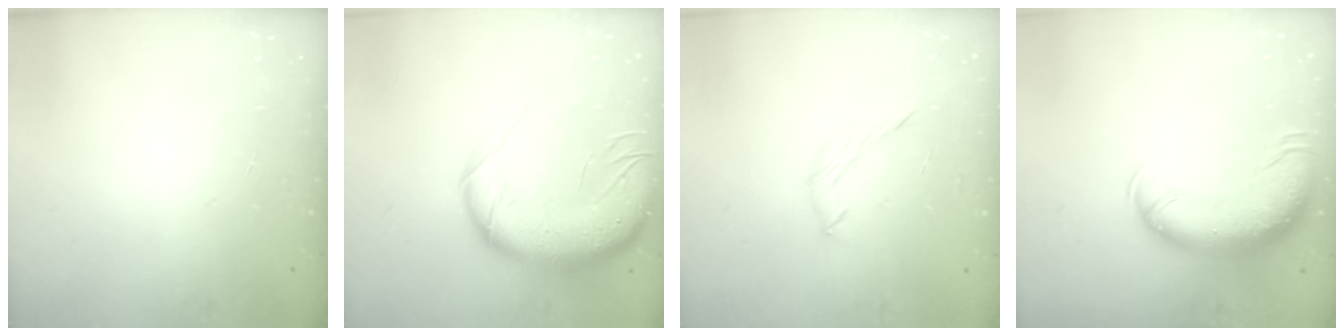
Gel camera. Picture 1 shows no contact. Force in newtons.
{"total": 20.9, "press": 20.3, "slide": 4.9}
{"total": 6.6, "press": 6.4, "slide": 1.6}
{"total": 14.7, "press": 14.2, "slide": 3.6}